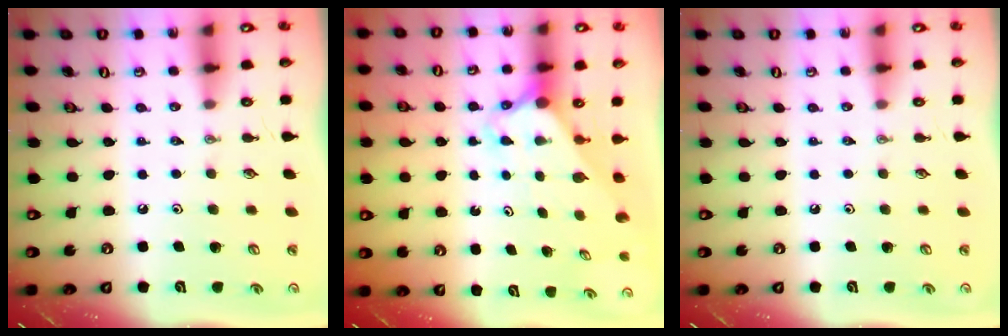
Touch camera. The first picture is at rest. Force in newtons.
{"total": 2.7, "press": 2.7, "slide": 0.1}
{"total": 0.0}